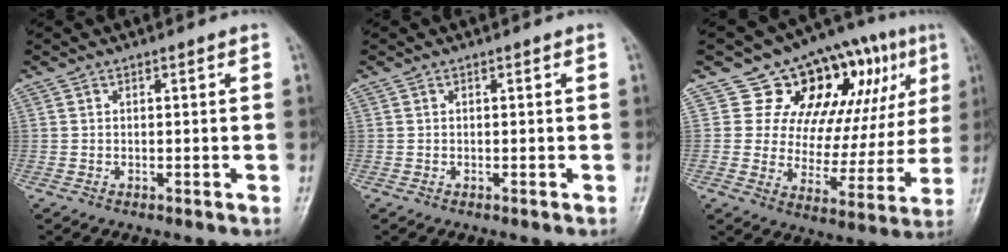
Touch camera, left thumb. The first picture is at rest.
{"total": 0.0}
{"total": 19.2, "force": [8.6, 11.3, 13.0], "torque": [-0.104, -0.017, 0.127]}